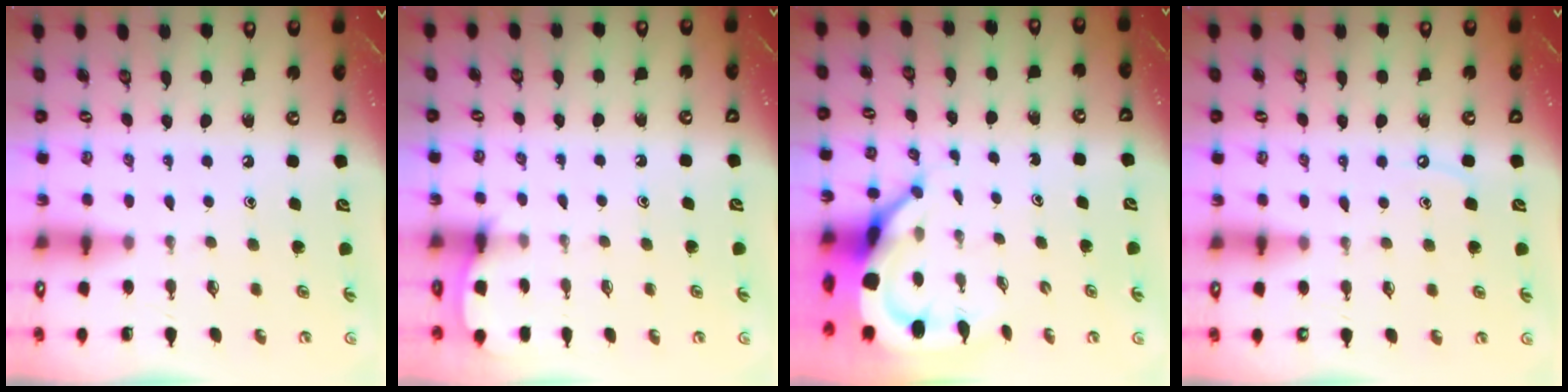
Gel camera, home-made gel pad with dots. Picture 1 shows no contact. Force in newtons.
{"total": 2.6, "press": 2.6, "slide": 0.3}
{"total": 7.3, "press": 7.3, "slide": 1.0}
{"total": 3.8, "press": 3.8, "slide": 0.4}